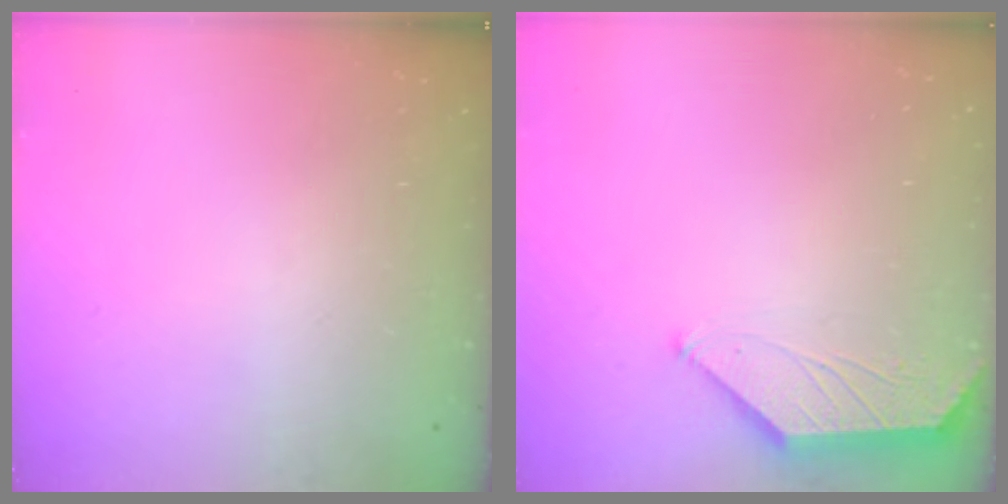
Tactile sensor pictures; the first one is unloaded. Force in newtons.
{"total": 0.8, "press": 0.7, "slide": 0.1}